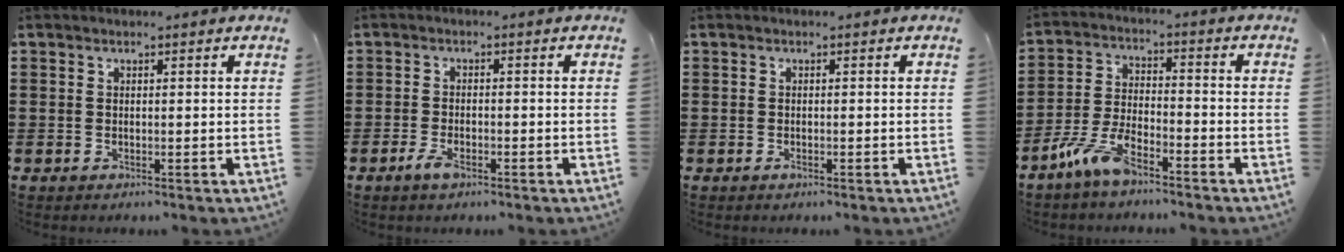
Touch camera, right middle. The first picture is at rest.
{"total": 2.8, "force": [-1.6, 1.1, 2.1], "torque": [-0.058, -0.006, -0.035]}
{"total": 0.6, "force": [-0.4, 0.3, 0.3], "torque": [-0.005, -0.002, -0.008]}
{"total": 6.8, "force": [-5.2, 1.8, 4.0], "torque": [-0.100, -0.003, -0.103]}